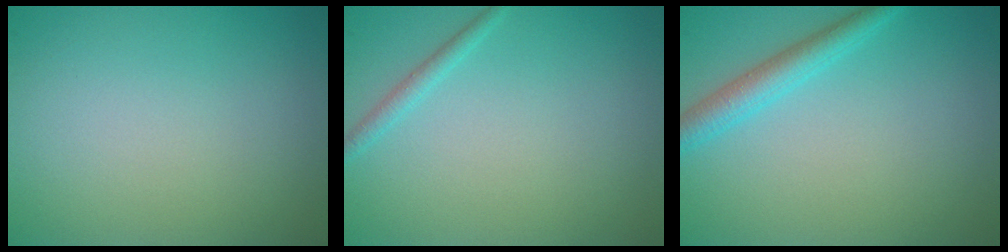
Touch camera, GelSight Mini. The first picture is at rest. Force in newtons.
{"total": 1.1, "press": 1.1, "slide": 0.0}
{"total": 2.7, "press": 2.7, "slide": 0.3}